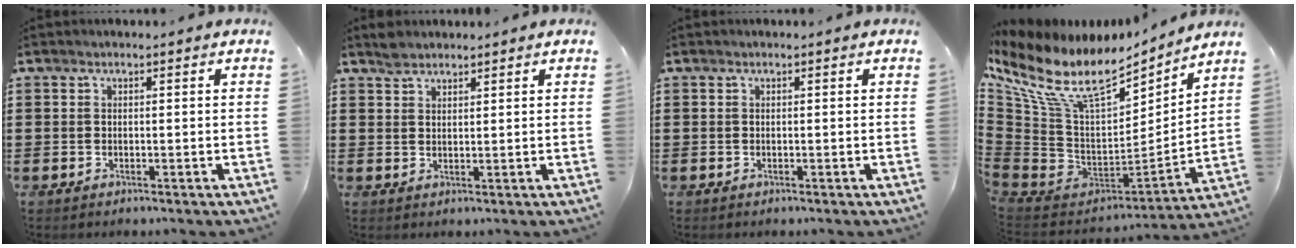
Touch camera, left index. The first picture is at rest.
{"total": 2.2, "force": [2.0, 0.8, 0.4], "torque": [-0.013, 0.002, 0.040]}
{"total": 0.0}
{"total": 13.6, "force": [8.5, 5.7, 9.0], "torque": [-0.220, -0.061, 0.147]}